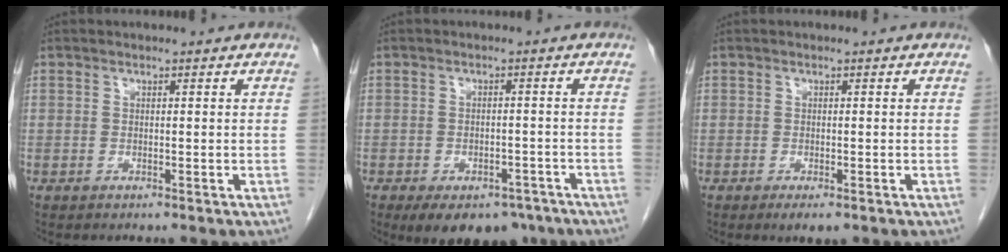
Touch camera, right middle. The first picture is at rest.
{"total": 11.0, "force": [-7.6, 6.1, 5.1], "torque": [-0.079, 0.003, -0.103]}
{"total": 2.2, "force": [-1.3, 0.7, 1.6], "torque": [-0.020, -0.003, -0.016]}